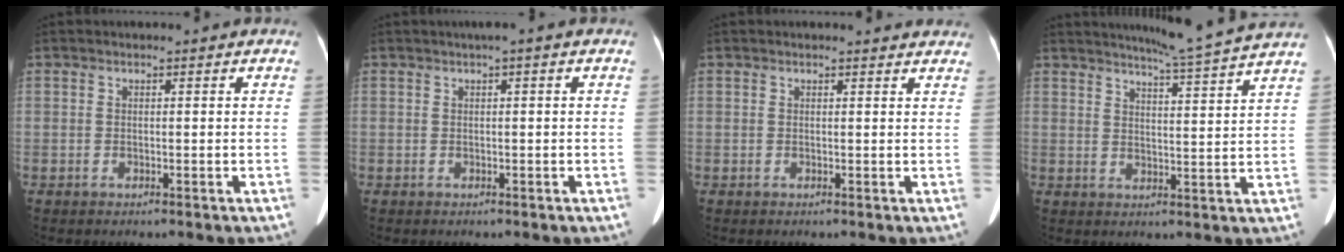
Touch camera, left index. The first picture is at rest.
{"total": 0.8, "force": [0.3, 0.0, 0.7], "torque": [-0.011, 0.011, 0.006]}
{"total": 4.2, "force": [4.1, 0.8, 0.5], "torque": [-0.004, 0.006, 0.030]}
{"total": 11.5, "force": [10.4, -2.1, 4.2], "torque": [-0.075, -0.022, 0.134]}